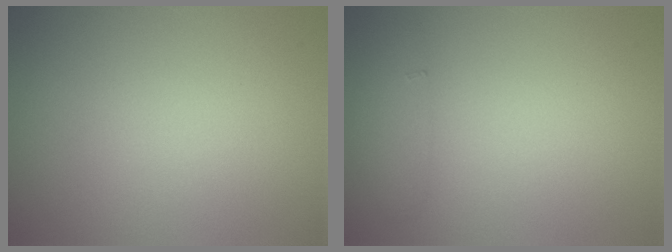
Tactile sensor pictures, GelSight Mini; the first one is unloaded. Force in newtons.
{"total": 1.3, "press": 1.3, "slide": 0.0}